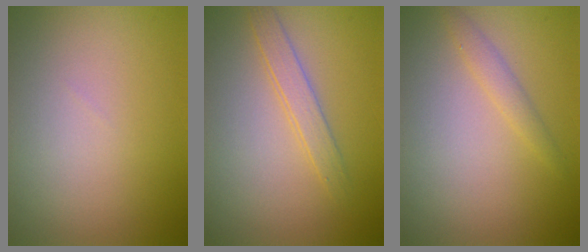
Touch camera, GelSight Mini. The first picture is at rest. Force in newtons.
{"total": 1.9, "press": 1.9, "slide": 0.2}
{"total": 1.3, "press": 1.3, "slide": 0.0}